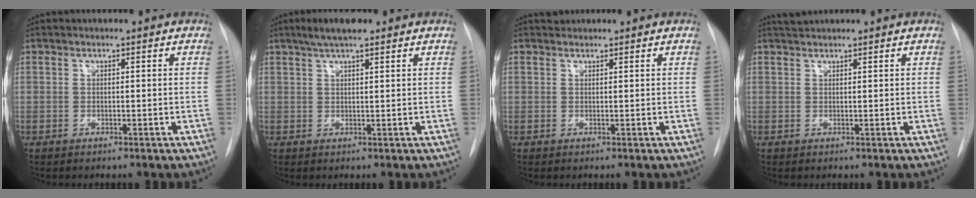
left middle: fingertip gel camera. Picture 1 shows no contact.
{"total": 4.7, "force": [3.4, 0.9, 3.2], "torque": [-0.063, 0.013, 0.058]}
{"total": 1.0, "force": [0.9, 0.3, -0.1], "torque": [-0.006, 0.011, 0.017]}
{"total": 1.5, "force": [1.5, 0.0, 0.3], "torque": [-0.010, 0.012, 0.032]}